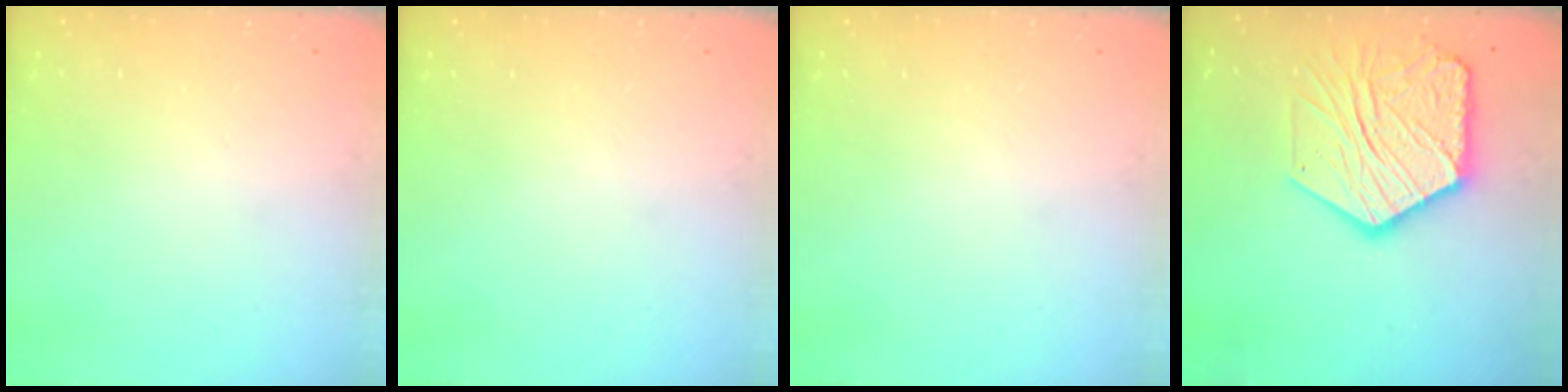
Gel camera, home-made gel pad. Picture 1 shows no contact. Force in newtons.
{"total": 0.0}
{"total": 0.0}
{"total": 19.5, "press": 19.4, "slide": 1.5}